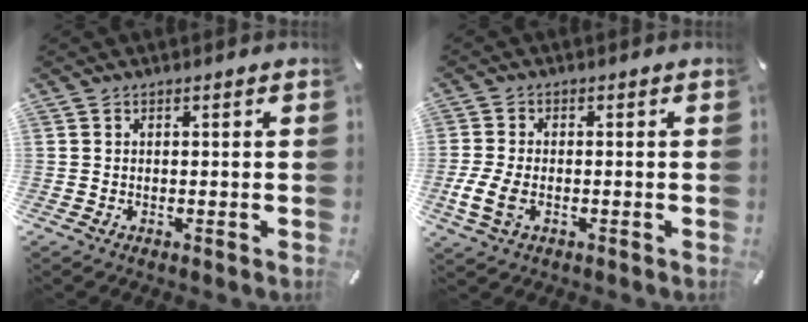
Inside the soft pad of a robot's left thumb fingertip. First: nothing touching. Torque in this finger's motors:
{"motor_torque": [0.85, 0.73, 0.67, 0.04, 0.23]}